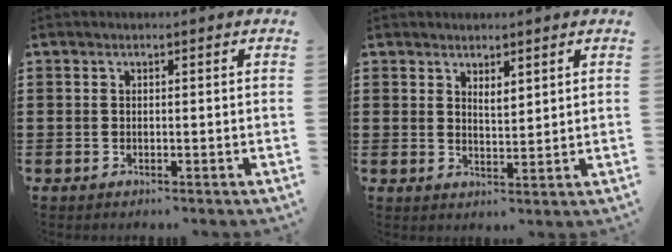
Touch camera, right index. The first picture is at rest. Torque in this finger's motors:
{"motor_torque": [0.48, 0.44, 0.01, 0.05]}